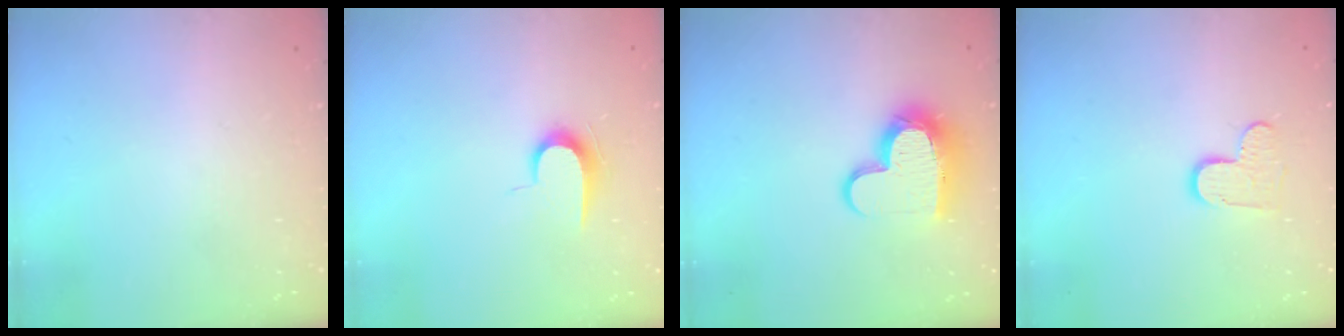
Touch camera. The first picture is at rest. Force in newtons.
{"total": 7.2, "press": 7.1, "slide": 0.7}
{"total": 13.0, "press": 13.0, "slide": 1.2}
{"total": 8.3, "press": 8.3, "slide": 0.5}